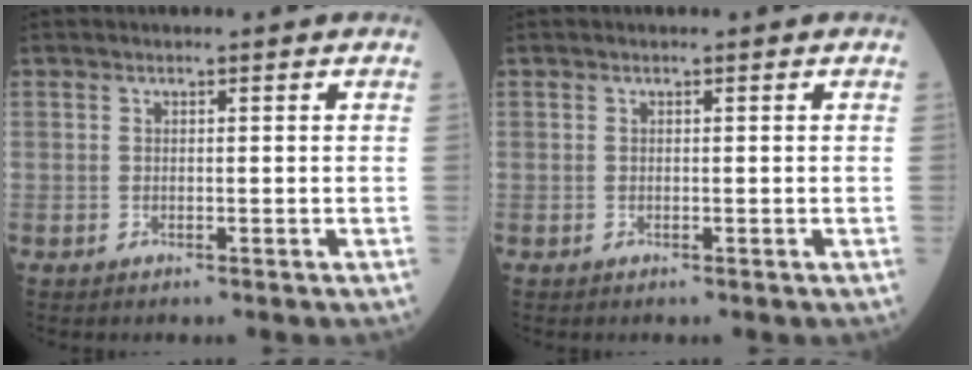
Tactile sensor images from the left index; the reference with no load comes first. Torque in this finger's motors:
{"motor_torque": [0.00, 0.00, 0.00, 0.00]}